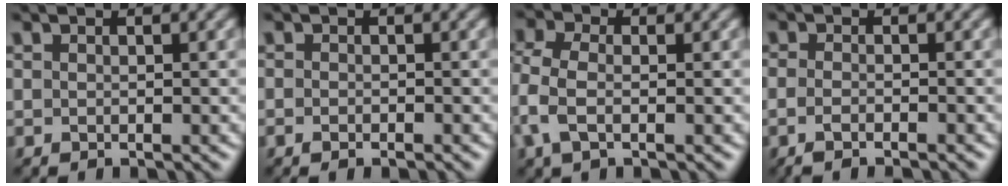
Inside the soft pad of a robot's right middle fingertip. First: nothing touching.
{"total": 1.2, "force": [-0.7, 0.3, 1.0], "torque": [-0.018, -0.004, -0.013]}
{"total": 3.9, "force": [-0.7, 2.4, 3.0], "torque": [-0.081, 0.004, -0.026]}
{"total": 1.9, "force": [-1.1, 0.6, 1.5], "torque": [-0.023, -0.008, -0.025]}